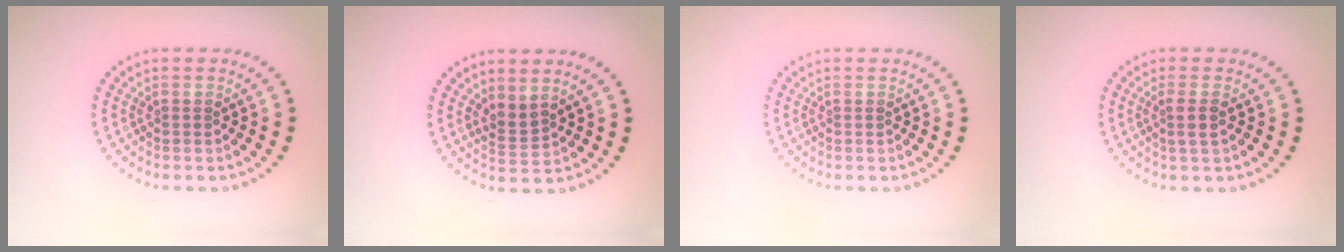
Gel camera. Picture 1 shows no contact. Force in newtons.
{"total": 1.8, "press": 1.3, "slide": 1.2}
{"total": 0.0}
{"total": 1.6, "press": 1.3, "slide": 0.9}